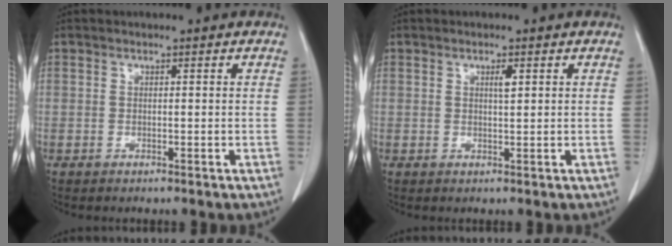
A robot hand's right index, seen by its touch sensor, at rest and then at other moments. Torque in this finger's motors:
{"motor_torque": [0.14, 0.02, 0.03, 0.01]}